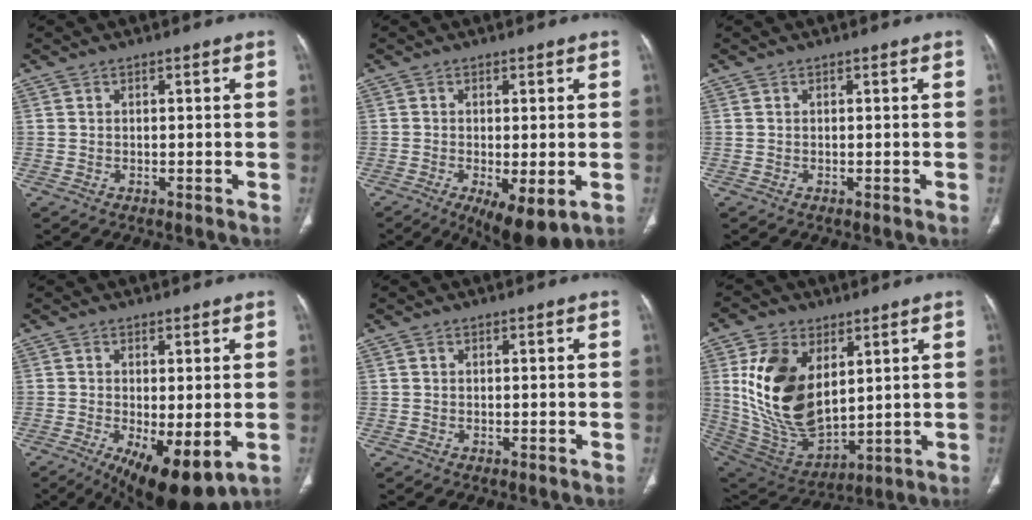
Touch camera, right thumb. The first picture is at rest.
{"total": 8.5, "force": [-3.0, 2.8, 7.4], "torque": [-0.118, -0.017, -0.039]}
{"total": 0.0}
{"total": 11.6, "force": [-3.7, 4.2, 10.2], "torque": [-0.160, -0.021, -0.043]}
{"total": 0.0}
{"total": 20.5, "force": [5.2, 12.3, 15.6], "torque": [-0.278, -0.030, 0.117]}